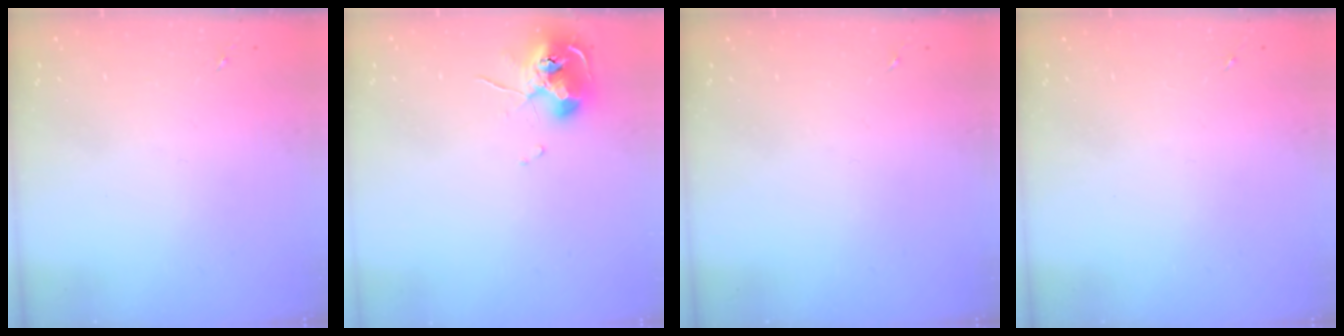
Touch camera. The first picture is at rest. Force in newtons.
{"total": 10.1, "press": 9.9, "slide": 1.5}
{"total": 0.0}
{"total": 0.0}